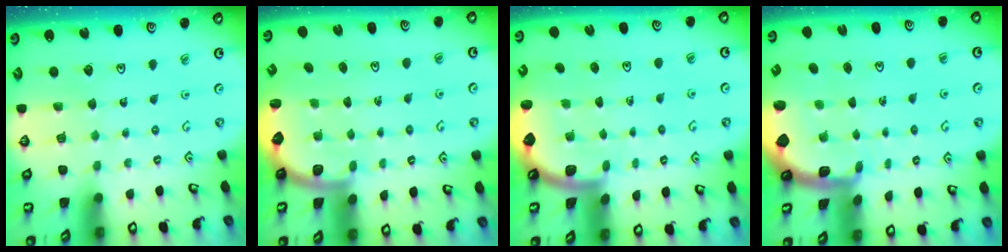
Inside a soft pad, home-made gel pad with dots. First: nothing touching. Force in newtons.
{"total": 2.1, "press": 1.9, "slide": 1.0}
{"total": 1.6, "press": 1.6, "slide": 0.1}
{"total": 1.7, "press": 1.6, "slide": 0.4}